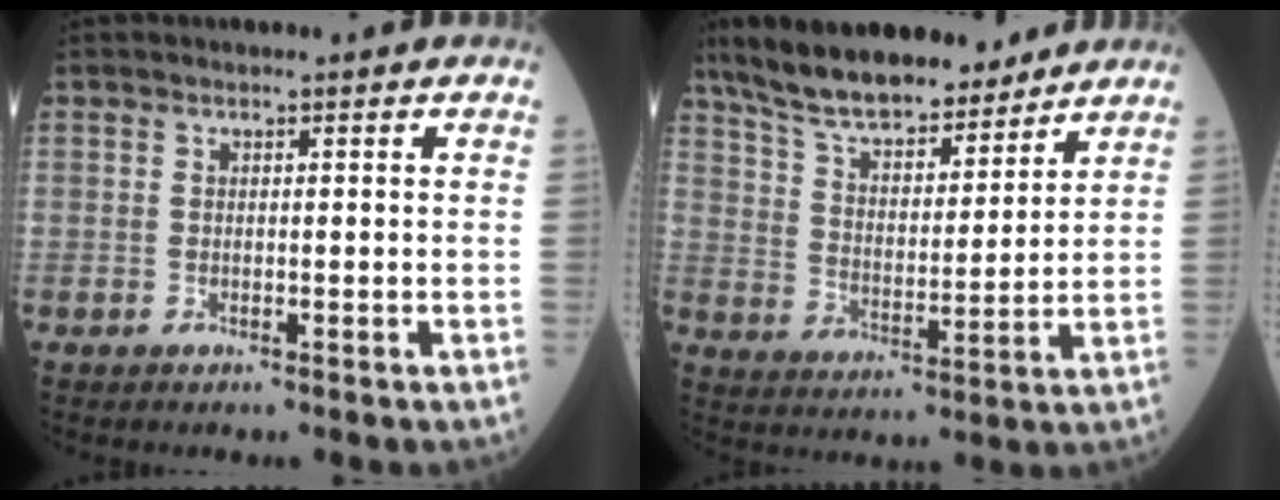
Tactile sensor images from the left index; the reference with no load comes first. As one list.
[{"total": 16.5, "force": [13.8, 4.8, 7.7], "torque": [-0.132, 0.017, 0.239]}]